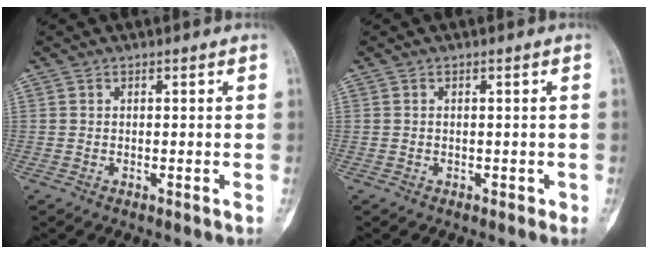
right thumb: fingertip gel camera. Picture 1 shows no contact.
{"total": 0.6, "force": [-0.3, 0.6, 0.1], "torque": [0.002, 0.004, -0.004]}